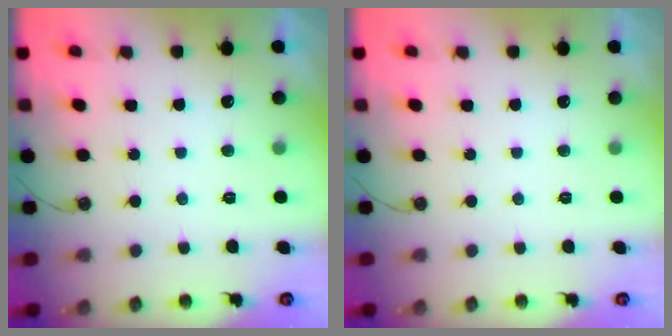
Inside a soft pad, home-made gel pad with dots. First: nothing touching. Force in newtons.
{"total": 0.0}